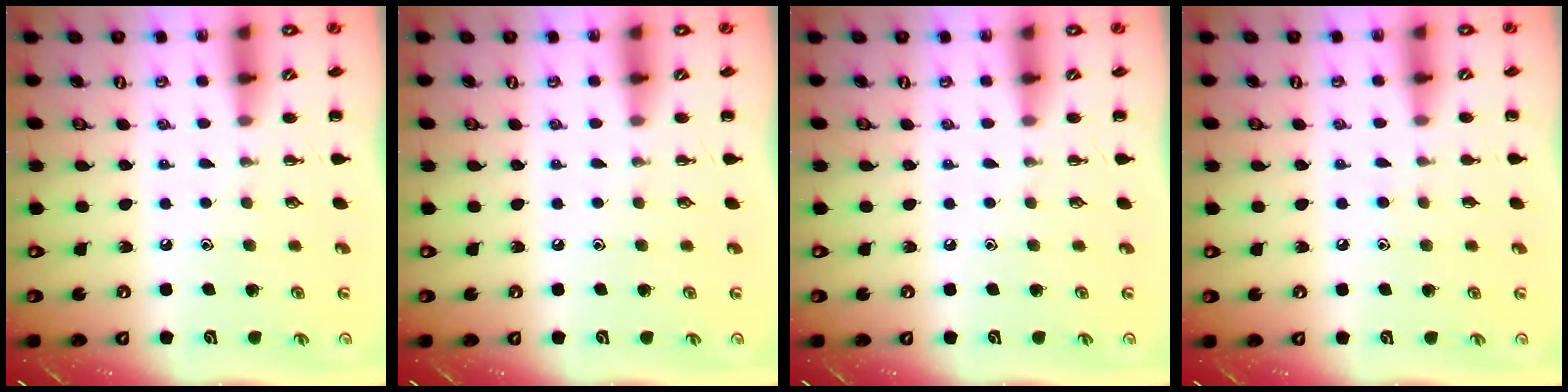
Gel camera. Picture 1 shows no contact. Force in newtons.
{"total": 0.0}
{"total": 0.0}
{"total": 4.5, "press": 4.1, "slide": 1.8}